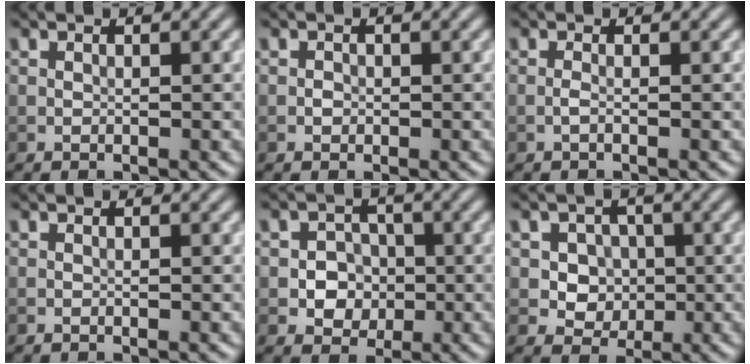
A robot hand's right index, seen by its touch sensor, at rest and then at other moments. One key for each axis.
{"total": 0.6, "fx": -0.1, "fy": 0.5, "fz": 0.2, "tx": 0.000, "ty": -0.002, "tz": -0.003}
{"total": 0.7, "fx": -0.3, "fy": 0.1, "fz": 0.6, "tx": -0.015, "ty": -0.001, "tz": -0.007}
{"total": 0.0}
{"total": 3.8, "fx": -0.7, "fy": 3.4, "fz": 1.7, "tx": -0.001, "ty": -0.002, "tz": -0.027}
{"total": 3.7, "fx": 0.2, "fy": 3.3, "fz": 1.8, "tx": -0.017, "ty": -0.002, "tz": -0.001}